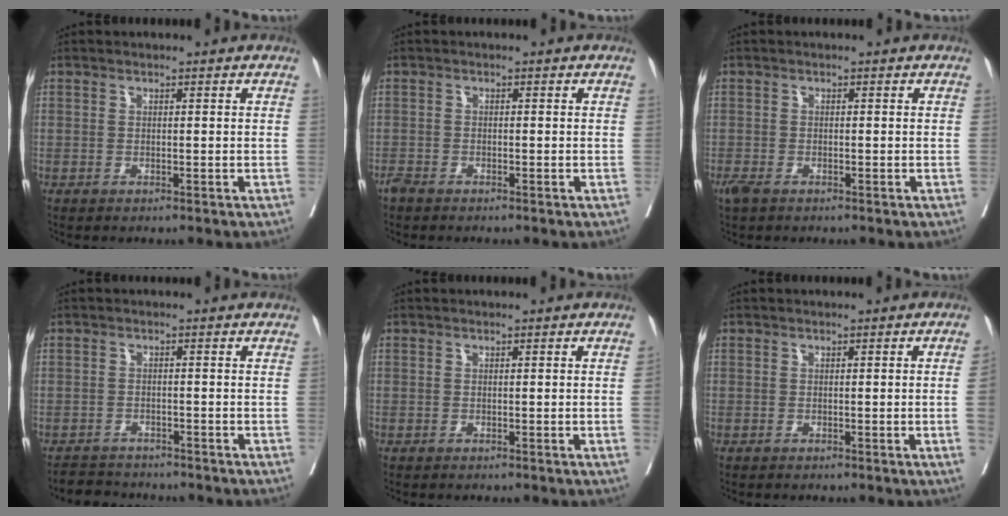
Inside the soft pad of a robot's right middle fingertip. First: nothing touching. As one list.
[{"total": 1.2, "force": [-1.2, 0.1, 0.5], "torque": [-0.016, -0.004, -0.026]}, {"total": 2.4, "force": [-1.7, 0.9, 1.4], "torque": [-0.034, -0.008, -0.029]}, {"total": 4.0, "force": [-3.8, 1.1, -0.2], "torque": [0.003, -0.009, -0.065]}, {"total": 0.6, "force": [-0.1, -0.2, 0.5], "torque": [-0.007, 0.000, 0.001]}, {"total": 1.7, "force": [-0.3, -0.6, 1.6], "torque": [-0.020, -0.003, -0.003]}]